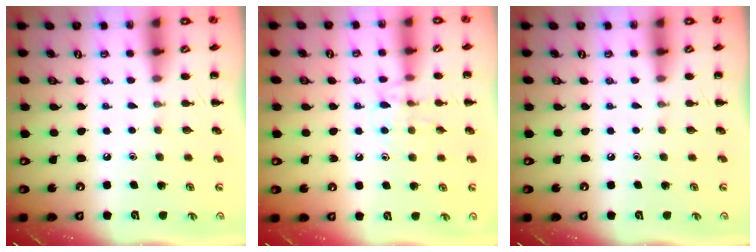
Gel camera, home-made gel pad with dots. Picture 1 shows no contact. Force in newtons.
{"total": 8.9, "press": 8.8, "slide": 1.1}
{"total": 0.0}